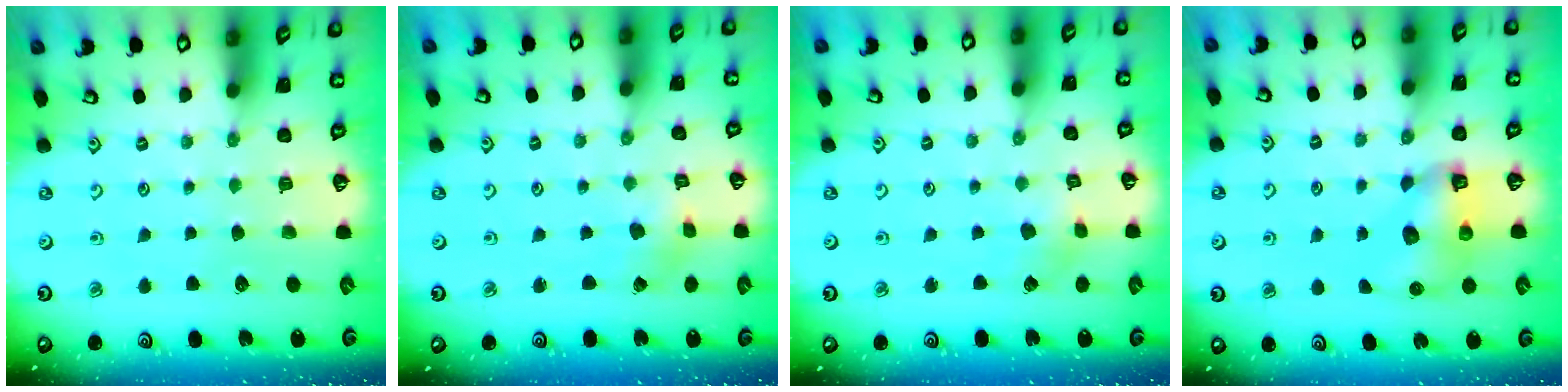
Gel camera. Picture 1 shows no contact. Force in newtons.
{"total": 1.3, "press": 1.3, "slide": 0.2}
{"total": 3.6, "press": 3.6, "slide": 0.3}
{"total": 7.9, "press": 7.9, "slide": 0.5}